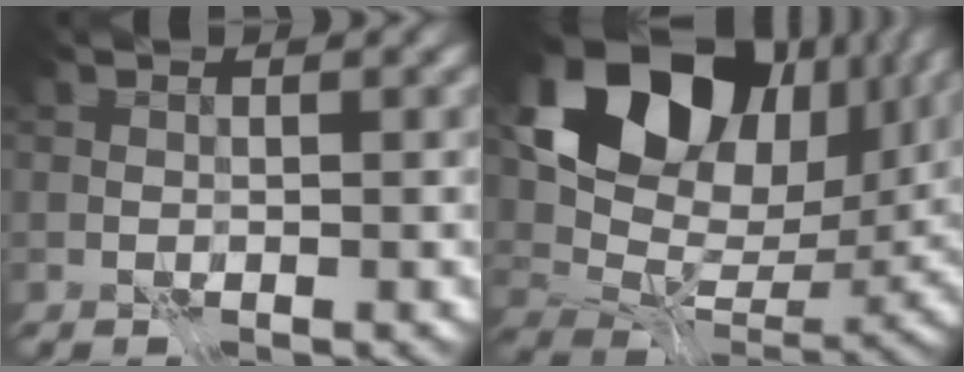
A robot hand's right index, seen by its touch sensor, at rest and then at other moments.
{"total": 17.1, "force": [7.2, 11.5, 10.5], "torque": [-0.181, 0.033, 0.138]}